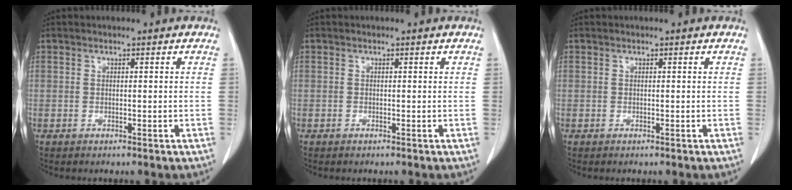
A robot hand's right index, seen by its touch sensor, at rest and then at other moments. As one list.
[{"total": 0.0}, {"total": 0.0}]